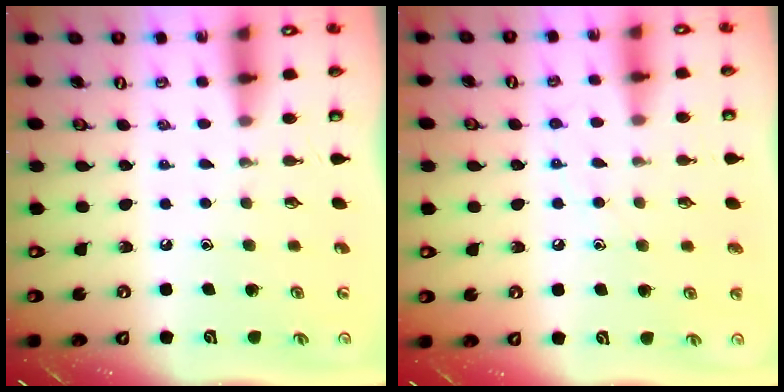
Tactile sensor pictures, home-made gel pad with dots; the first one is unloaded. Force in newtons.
{"total": 9.3, "press": 9.3, "slide": 0.6}